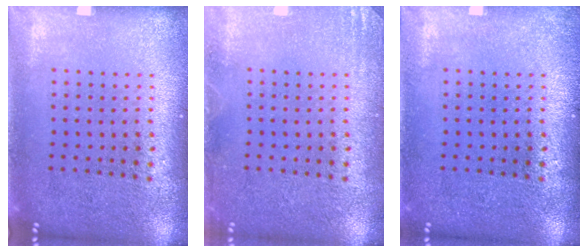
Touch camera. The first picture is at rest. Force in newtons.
{"total": 1.6, "press": 1.6, "slide": 0.3}
{"total": 0.7, "press": 0.7, "slide": 0.1}